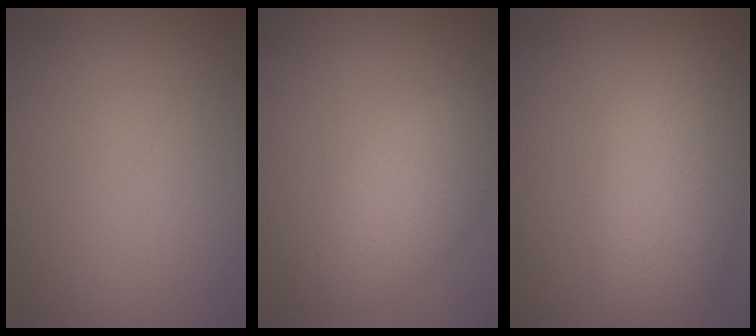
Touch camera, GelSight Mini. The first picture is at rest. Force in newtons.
{"total": 4.0, "press": 3.9, "slide": 0.1}
{"total": 7.7, "press": 7.7, "slide": 0.4}